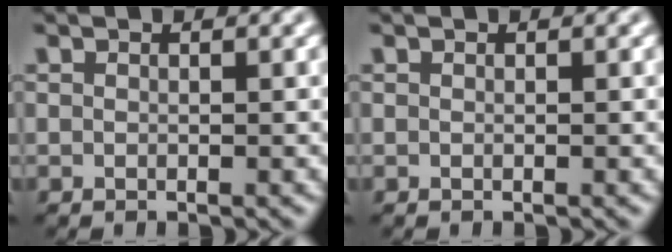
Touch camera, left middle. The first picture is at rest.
{"total": 0.0}